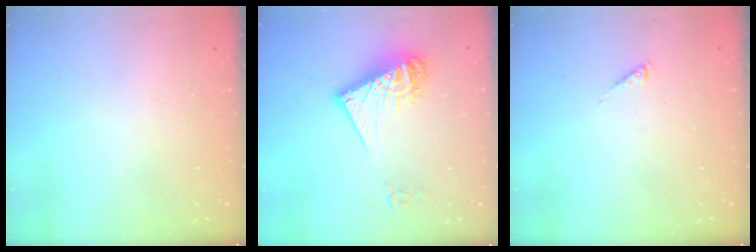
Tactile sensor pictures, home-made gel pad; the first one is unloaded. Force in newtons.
{"total": 14.1, "press": 14.1, "slide": 1.2}
{"total": 0.0}